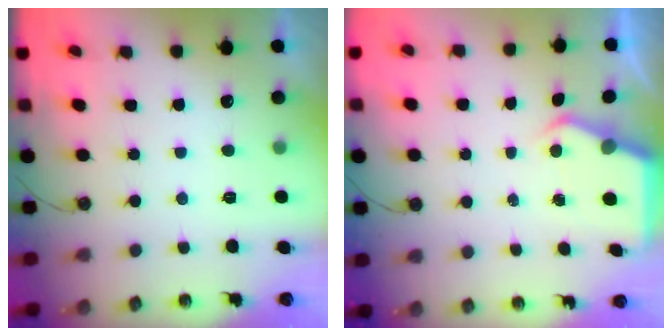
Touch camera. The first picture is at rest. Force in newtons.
{"total": 4.3, "press": 4.3, "slide": 0.5}